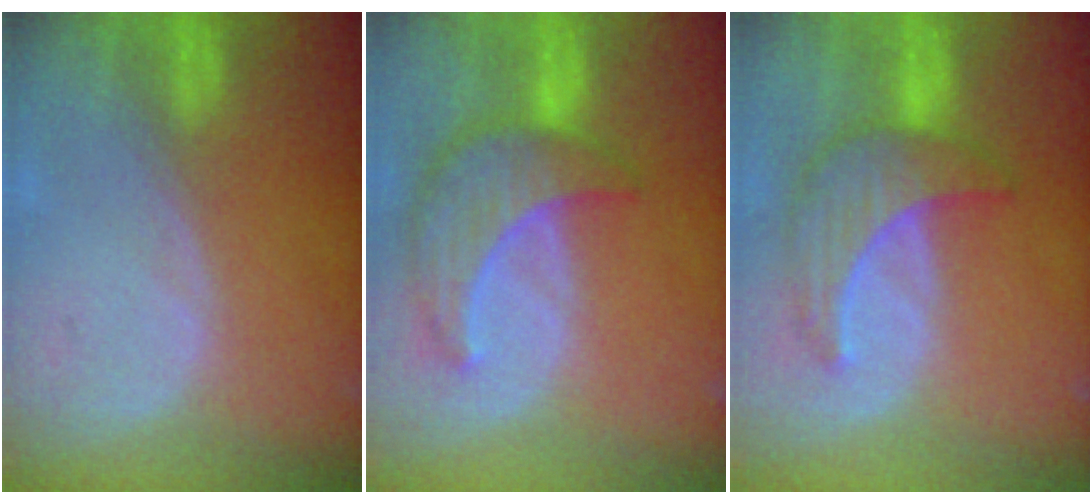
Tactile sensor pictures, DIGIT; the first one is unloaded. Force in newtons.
{"total": 8.6, "press": 7.8, "slide": 3.7}
{"total": 6.9, "press": 6.9, "slide": 0.1}